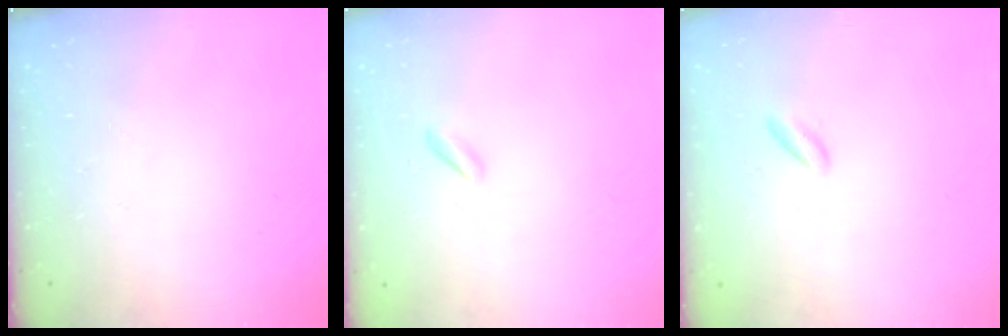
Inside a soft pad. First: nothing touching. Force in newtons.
{"total": 1.1, "press": 1.0, "slide": 0.4}
{"total": 1.8, "press": 1.6, "slide": 0.8}